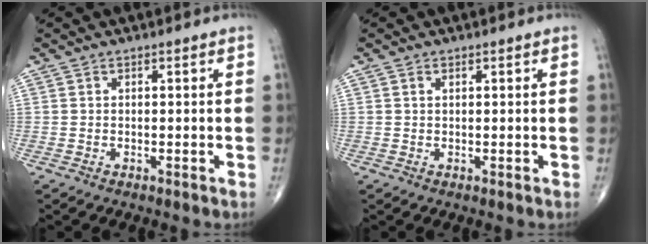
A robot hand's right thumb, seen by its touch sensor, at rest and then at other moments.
{"total": 0.7, "force": [0.3, 0.4, 0.5], "torque": [-0.010, 0.001, 0.006]}